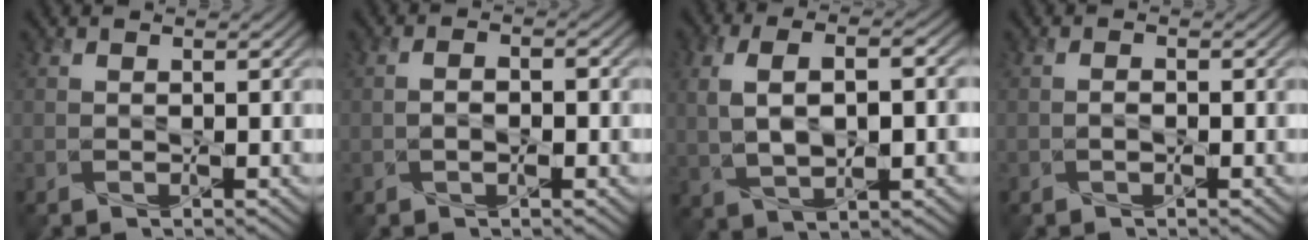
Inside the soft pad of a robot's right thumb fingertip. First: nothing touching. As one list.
[{"total": 2.4, "force": [-0.5, 1.4, 1.9], "torque": [-0.022, -0.001, -0.014]}, {"total": 9.0, "force": [0.6, 4.4, 7.9], "torque": [-0.169, 0.006, 0.016]}, {"total": 0.8, "force": [-0.3, 0.4, 0.6], "torque": [-0.014, 0.000, -0.005]}]